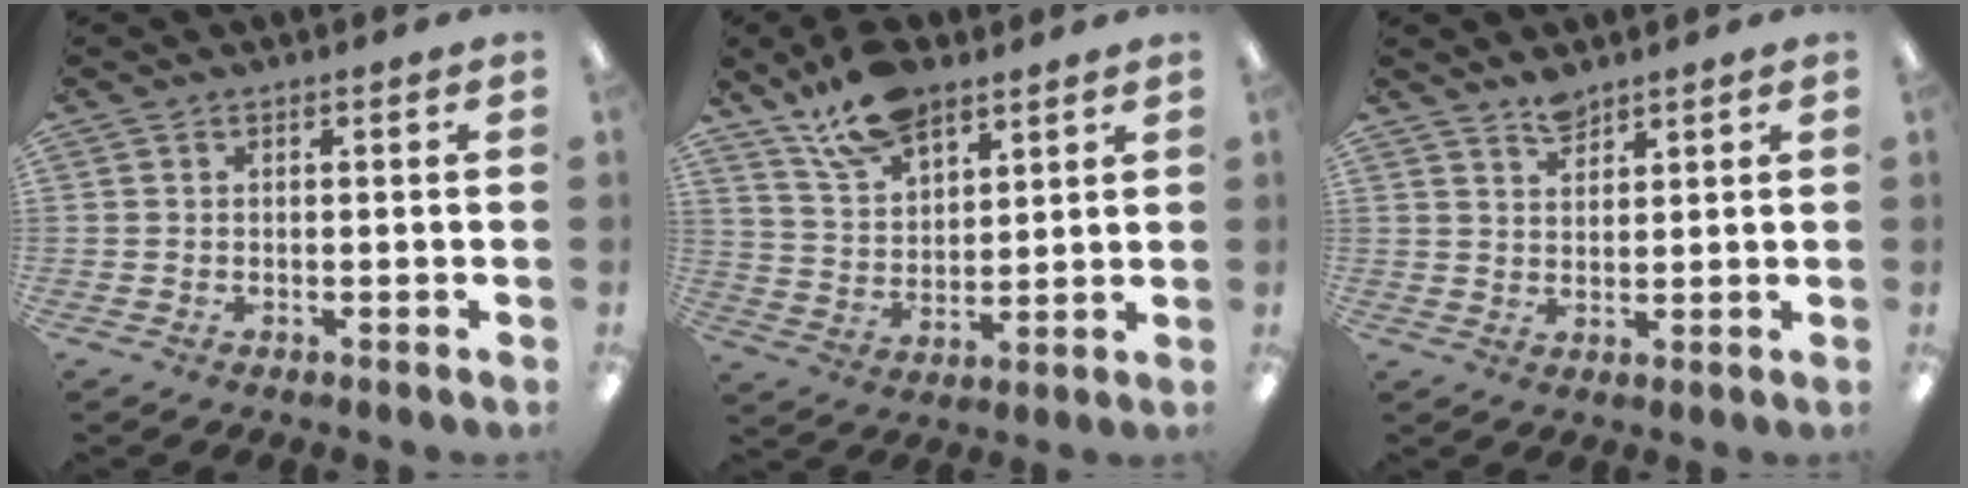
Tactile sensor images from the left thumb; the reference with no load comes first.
{"total": 13.4, "force": [9.3, 6.8, 6.7], "torque": [-0.122, -0.038, 0.173]}
{"total": 3.8, "force": [3.5, 1.3, 0.9], "torque": [-0.007, -0.021, 0.063]}